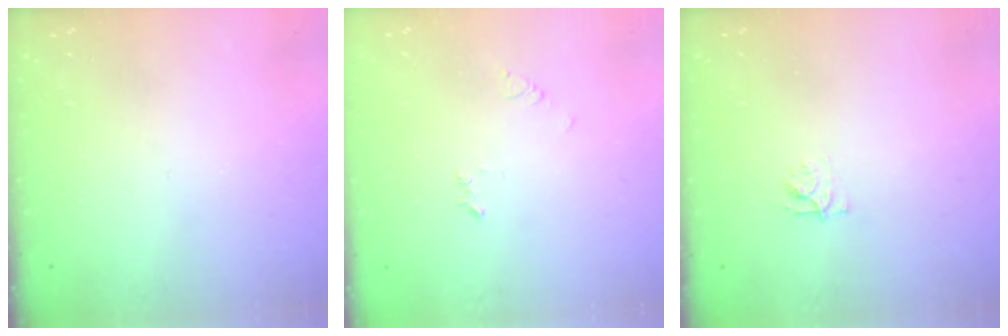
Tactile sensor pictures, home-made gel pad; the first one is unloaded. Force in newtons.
{"total": 4.1, "press": 4.0, "slide": 0.5}
{"total": 4.4, "press": 4.3, "slide": 0.5}